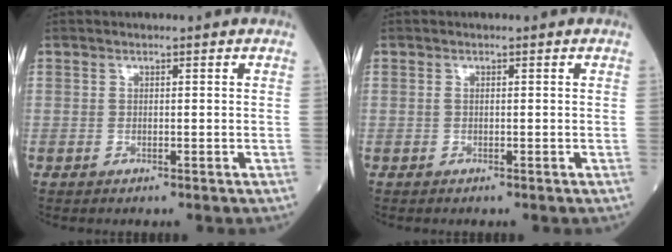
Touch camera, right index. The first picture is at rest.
{"total": 0.0}